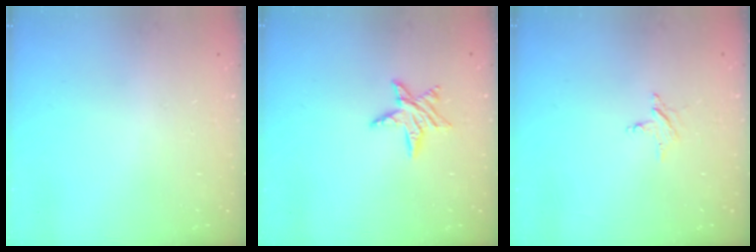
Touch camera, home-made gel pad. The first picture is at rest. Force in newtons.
{"total": 6.9, "press": 6.9, "slide": 0.2}
{"total": 2.4, "press": 2.4, "slide": 0.2}